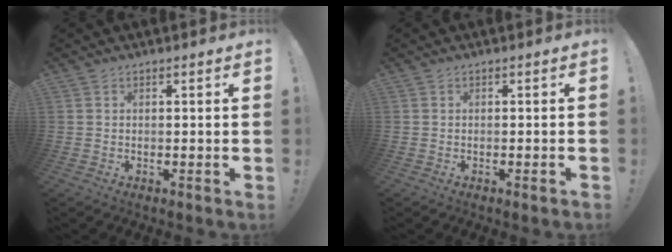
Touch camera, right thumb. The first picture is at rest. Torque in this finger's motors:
{"motor_torque": [-0.12, -0.11, -0.07, 0.00, 0.00]}